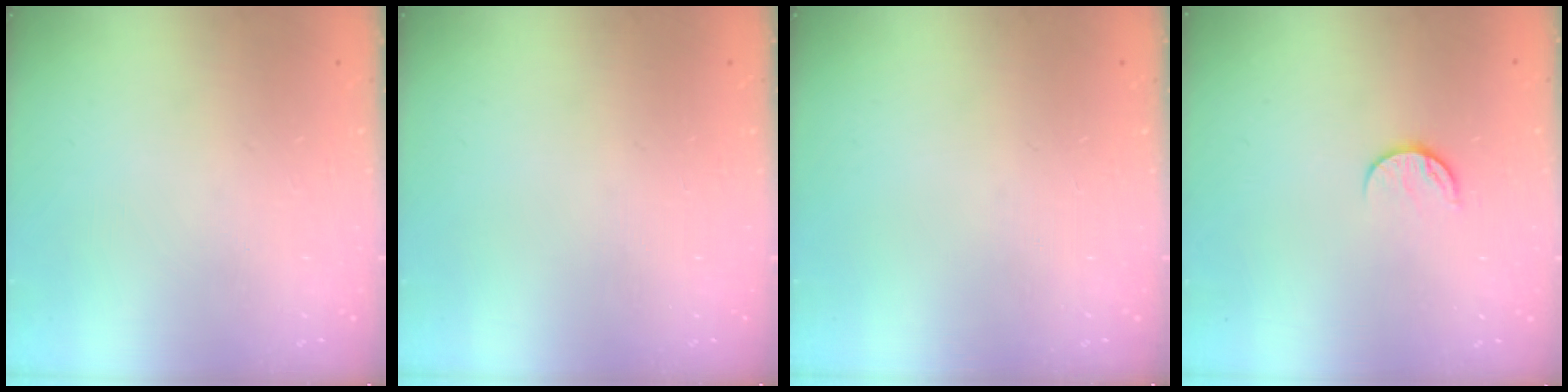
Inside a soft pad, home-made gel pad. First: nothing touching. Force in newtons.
{"total": 0.0}
{"total": 0.0}
{"total": 7.2, "press": 7.1, "slide": 0.8}